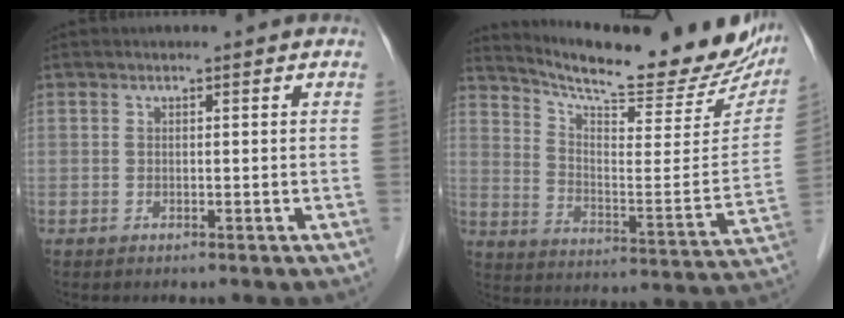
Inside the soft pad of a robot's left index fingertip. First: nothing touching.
{"total": 24.3, "force": [21.8, 4.0, 9.9], "torque": [-0.156, -0.061, 0.289]}